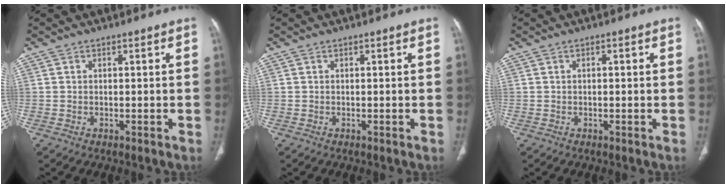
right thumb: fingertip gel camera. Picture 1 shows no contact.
{"total": 0.0}
{"total": 0.8, "force": [0.1, 0.3, 0.8], "torque": [-0.012, 0.005, 0.004]}